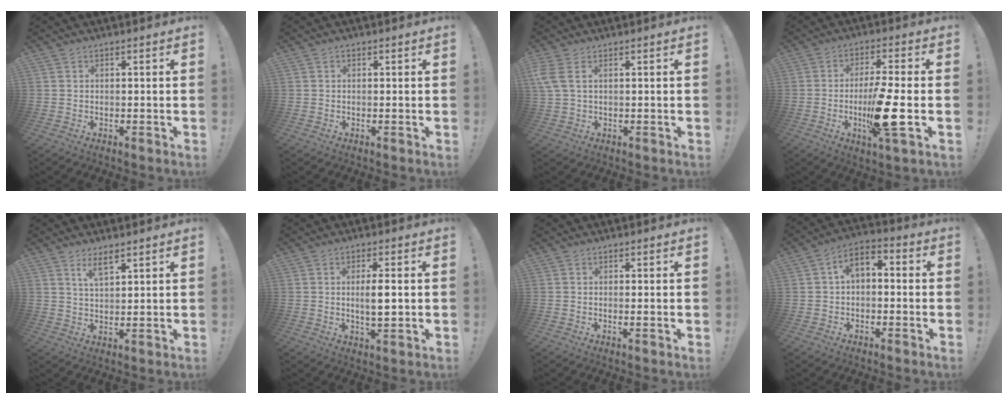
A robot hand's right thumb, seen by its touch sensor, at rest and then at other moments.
{"total": 0.5, "force": [-0.1, 0.2, -0.5], "torque": [0.004, 0.006, -0.001]}
{"total": 3.8, "force": [1.4, 1.2, 3.3], "torque": [-0.072, -0.005, 0.026]}
{"total": 14.1, "force": [-3.2, 2.4, 13.5], "torque": [-0.243, -0.006, -0.051]}
{"total": 4.8, "force": [3.6, 1.6, 2.8], "torque": [-0.056, -0.011, 0.063]}
{"total": 5.5, "force": [0.1, 1.5, 5.3], "torque": [-0.089, -0.006, -0.004]}
{"total": 1.5, "force": [0.0, -0.6, 1.3], "torque": [-0.019, -0.004, -0.004]}
{"total": 5.1, "force": [-0.9, 3.4, 3.7], "torque": [-0.061, 0.012, -0.013]}